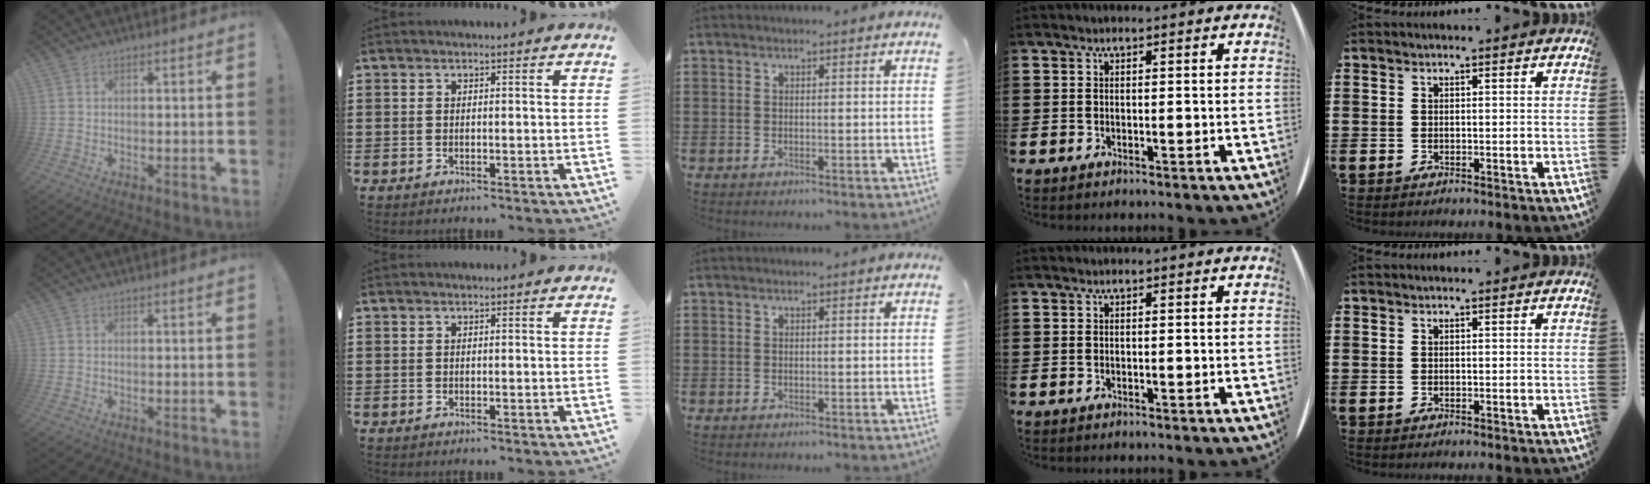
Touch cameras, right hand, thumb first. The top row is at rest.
{}